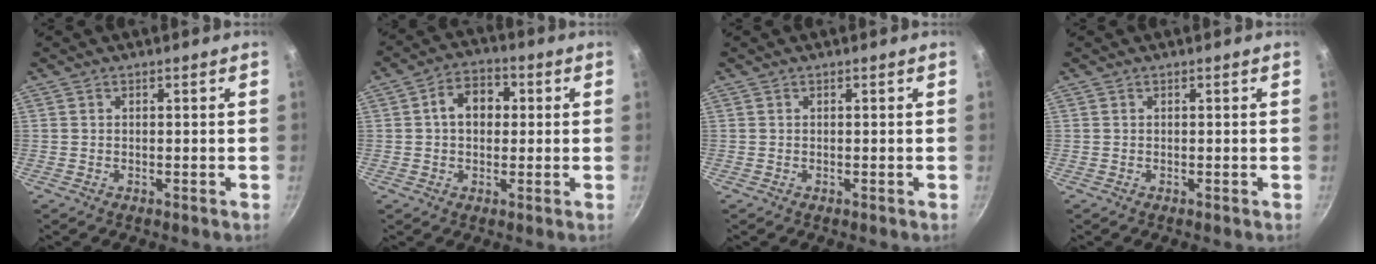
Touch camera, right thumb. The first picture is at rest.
{"total": 7.4, "force": [0.9, 5.5, 4.9], "torque": [-0.045, 0.015, 0.004]}
{"total": 0.0}
{"total": 0.0}